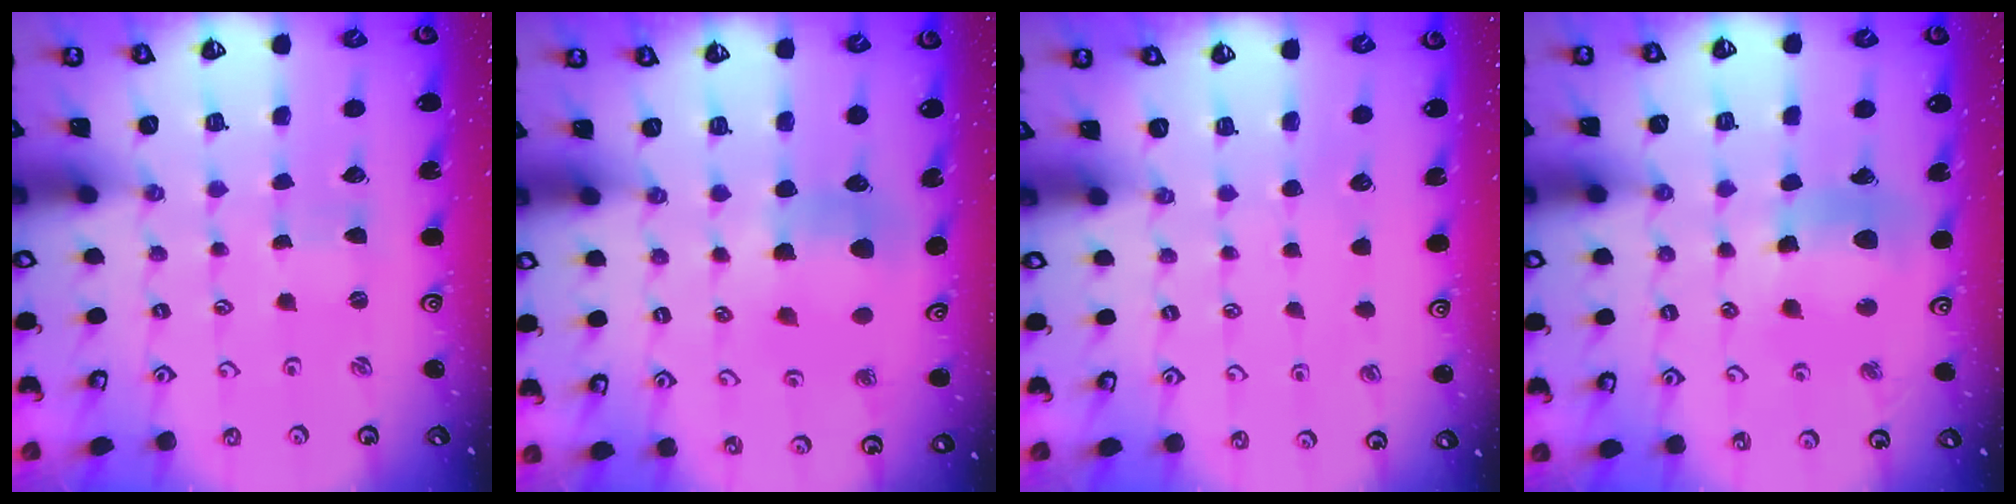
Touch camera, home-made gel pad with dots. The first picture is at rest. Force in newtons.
{"total": 8.0, "press": 8.0, "slide": 0.6}
{"total": 0.0}
{"total": 12.2, "press": 12.1, "slide": 1.8}